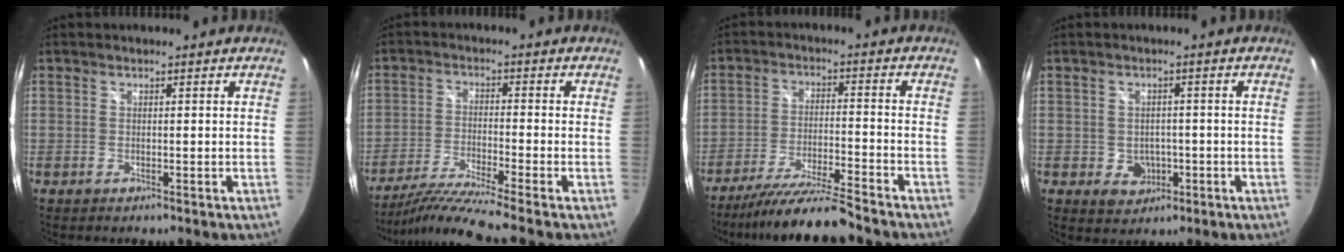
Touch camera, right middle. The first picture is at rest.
{"total": 9.2, "force": [-7.7, -2.2, 4.5], "torque": [-0.101, -0.019, -0.143]}
{"total": 11.8, "force": [-10.6, -1.1, 4.9], "torque": [-0.106, -0.017, -0.187]}
{"total": 4.7, "force": [-1.3, 4.1, 1.9], "torque": [-0.042, 0.001, -0.007]}